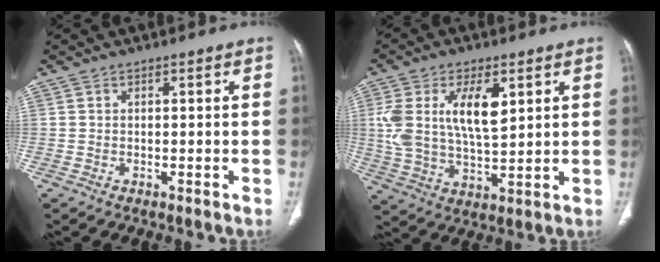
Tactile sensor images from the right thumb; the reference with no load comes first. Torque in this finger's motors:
{"motor_torque": [0.72, 0.83, 1.01, 0.50, 0.18]}